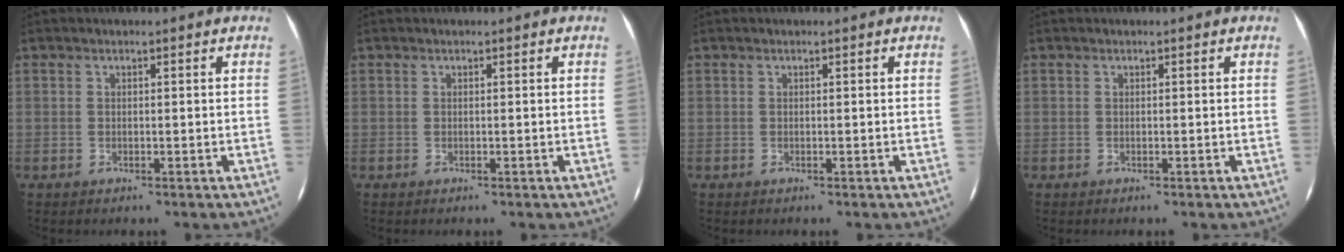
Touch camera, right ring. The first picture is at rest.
{"total": 0.0}
{"total": 0.0}
{"total": 0.0}